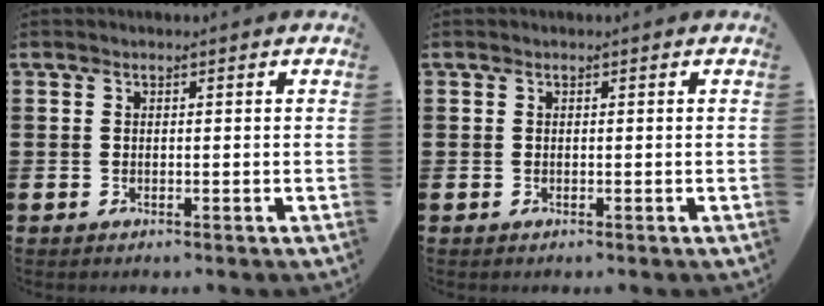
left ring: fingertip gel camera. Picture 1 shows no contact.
{"total": 0.0}